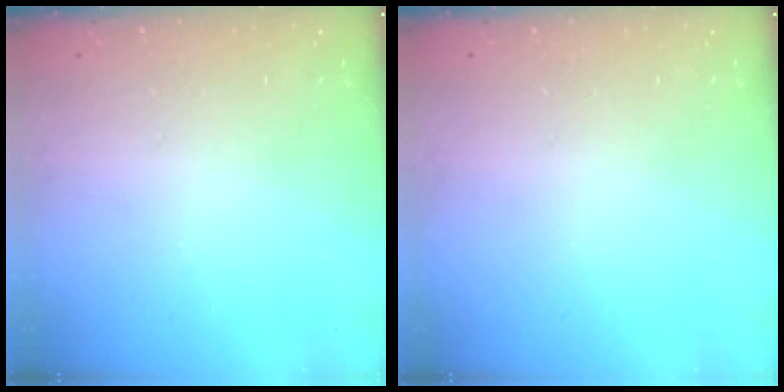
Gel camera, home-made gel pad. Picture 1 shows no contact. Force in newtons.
{"total": 0.0}